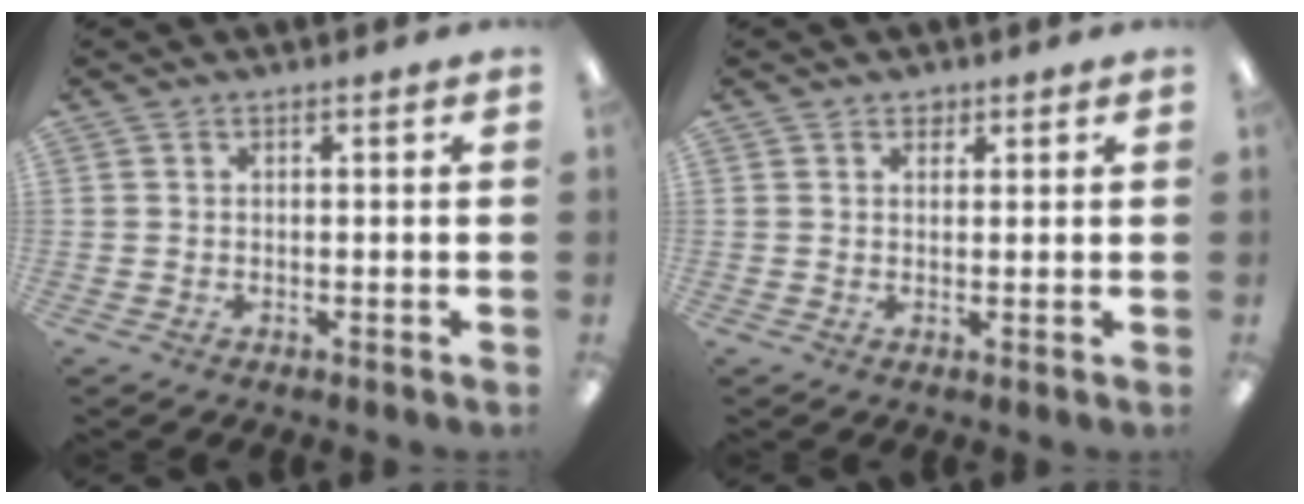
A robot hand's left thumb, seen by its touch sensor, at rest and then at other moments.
{"total": 1.5, "force": [1.2, 0.9, 0.3], "torque": [0.001, -0.002, 0.020]}